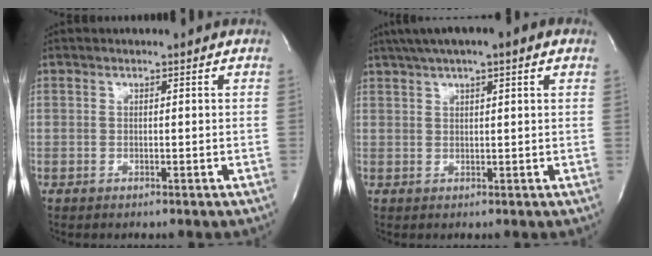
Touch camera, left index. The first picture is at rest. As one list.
[{"total": 9.3, "force": [6.1, 1.3, 6.8], "torque": [-0.112, 0.041, 0.089]}]